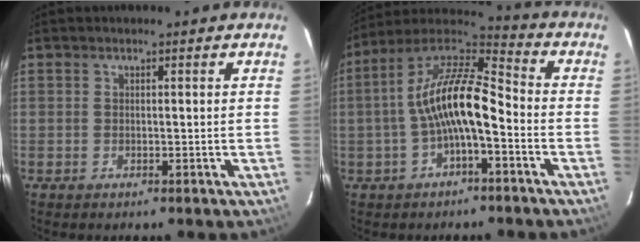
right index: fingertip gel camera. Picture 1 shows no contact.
{"total": 13.3, "force": [-2.9, 4.3, 12.3], "torque": [-0.238, 0.020, -0.056]}